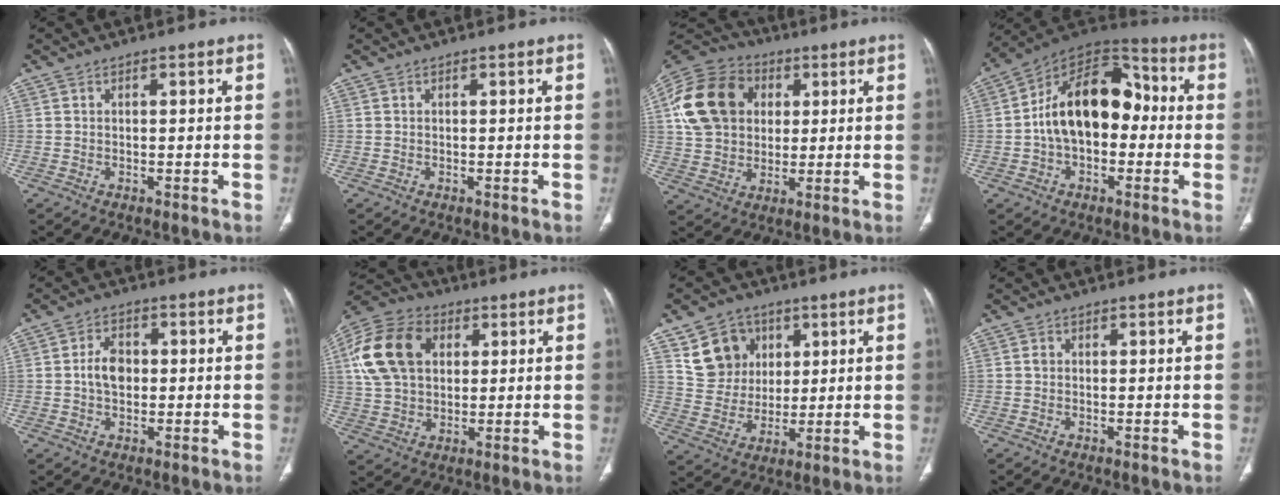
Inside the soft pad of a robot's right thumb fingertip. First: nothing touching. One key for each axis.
{"total": 0.0}
{"total": 18.9, "fx": 4.4, "fy": 14.9, "fz": 10.8, "tx": -0.206, "ty": 0.019, "tz": 0.077}
{"total": 18.3, "fx": -0.5, "fy": 11.8, "fz": 14.0, "tx": -0.199, "ty": 0.048, "tz": -0.019}
{"total": 5.5, "fx": 0.1, "fy": 3.9, "fz": 3.8, "tx": -0.058, "ty": 0.010, "tz": -0.003}
{"total": 16.8, "fx": 4.4, "fy": 11.9, "fz": 11.0, "tx": -0.206, "ty": 0.014, "tz": 0.079}
{"total": 11.4, "fx": 5.1, "fy": 9.6, "fz": 3.5, "tx": -0.028, "ty": -0.014, "tz": 0.100}
{"total": 0.6, "fx": 0.1, "fy": 0.5, "fz": 0.3, "tx": -0.002, "ty": 0.001, "tz": 0.000}